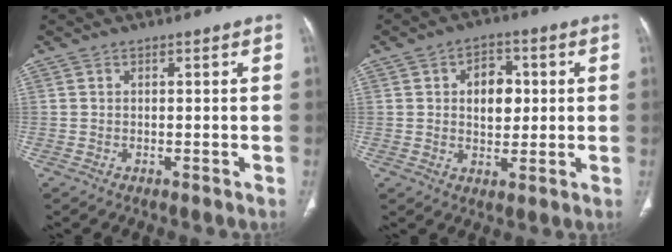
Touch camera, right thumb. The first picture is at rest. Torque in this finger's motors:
{"motor_torque": [0.08, 0.11, 0.05, -0.13, 0.03]}